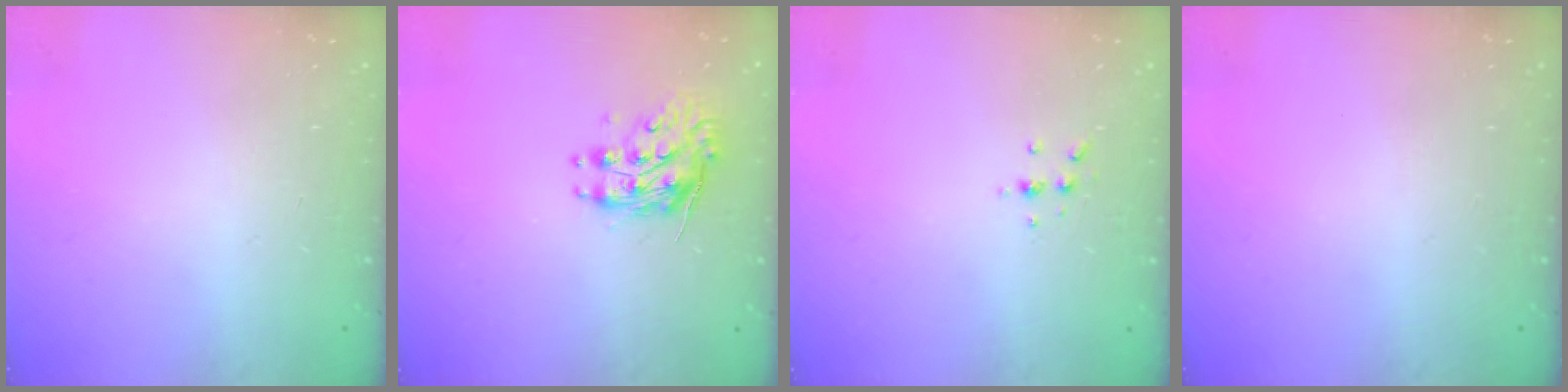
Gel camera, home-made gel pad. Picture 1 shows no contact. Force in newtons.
{"total": 9.2, "press": 9.2, "slide": 0.2}
{"total": 6.1, "press": 6.1, "slide": 0.7}
{"total": 0.0}